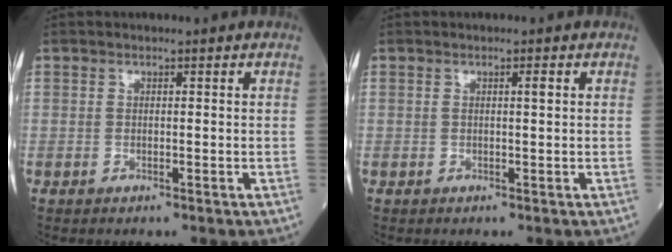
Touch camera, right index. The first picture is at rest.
{"total": 0.9, "force": [0.2, 0.0, 0.8], "torque": [-0.013, 0.002, 0.003]}